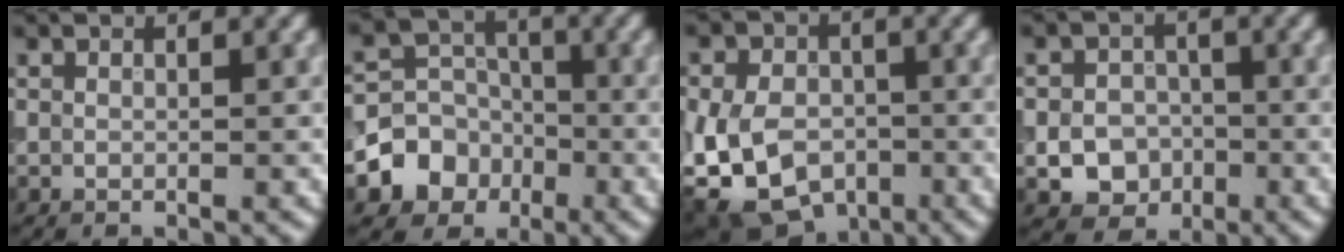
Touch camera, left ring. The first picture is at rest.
{"total": 5.3, "force": [-2.1, 4.7, 1.5], "torque": [-0.005, 0.002, -0.055]}
{"total": 13.1, "force": [-4.5, 10.4, 6.7], "torque": [-0.126, -0.018, -0.101]}
{"total": 4.7, "force": [-1.5, 4.0, 1.9], "torque": [-0.011, -0.003, -0.043]}